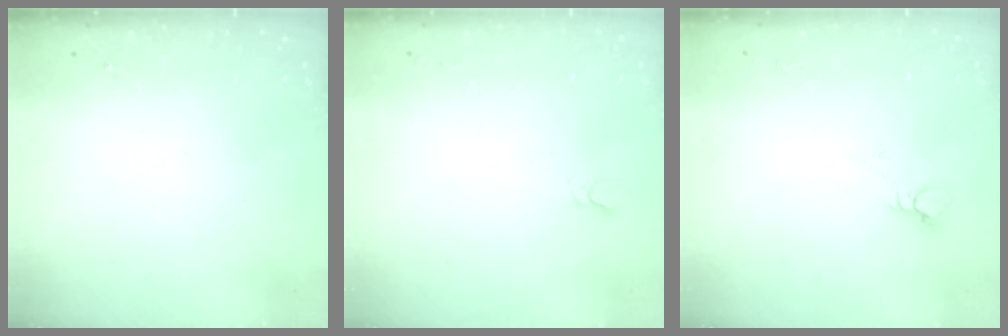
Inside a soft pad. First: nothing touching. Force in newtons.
{"total": 2.5, "press": 2.5, "slide": 0.1}
{"total": 4.8, "press": 4.8, "slide": 0.2}